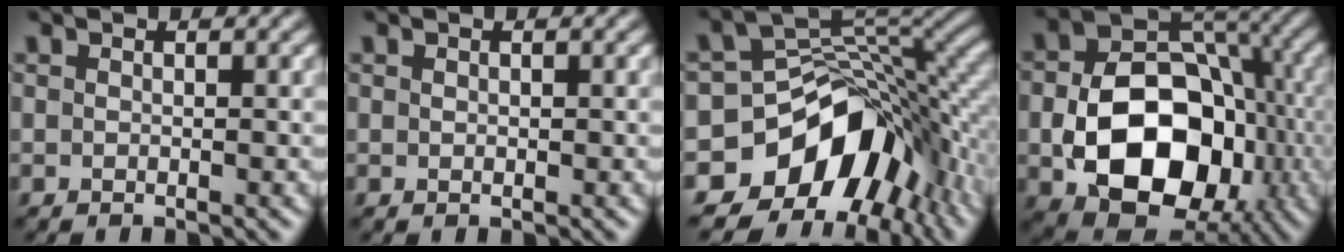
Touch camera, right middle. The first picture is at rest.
{"total": 0.0}
{"total": 11.6, "force": [-5.6, 8.0, 6.4], "torque": [-0.091, 0.006, -0.108]}
{"total": 13.0, "force": [-2.9, 9.1, 8.9], "torque": [-0.146, -0.010, -0.050]}